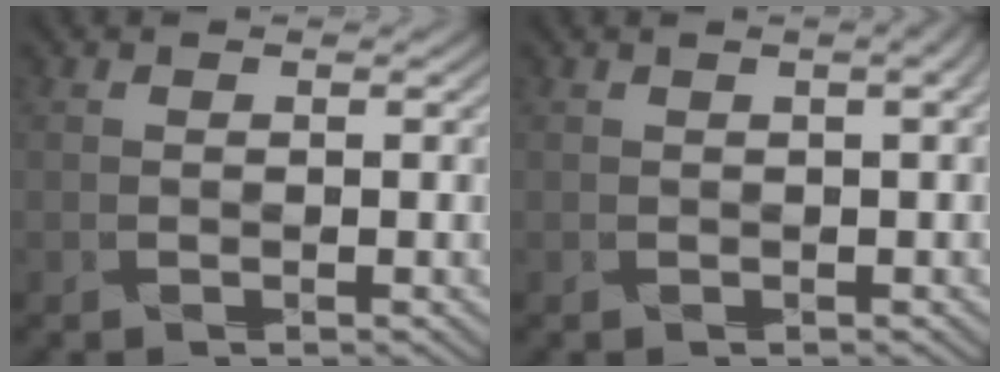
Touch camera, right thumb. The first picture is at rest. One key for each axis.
{"total": 2.5, "fx": 0.2, "fy": 1.1, "fz": 2.2, "tx": -0.044, "ty": -0.006, "tz": 0.010}